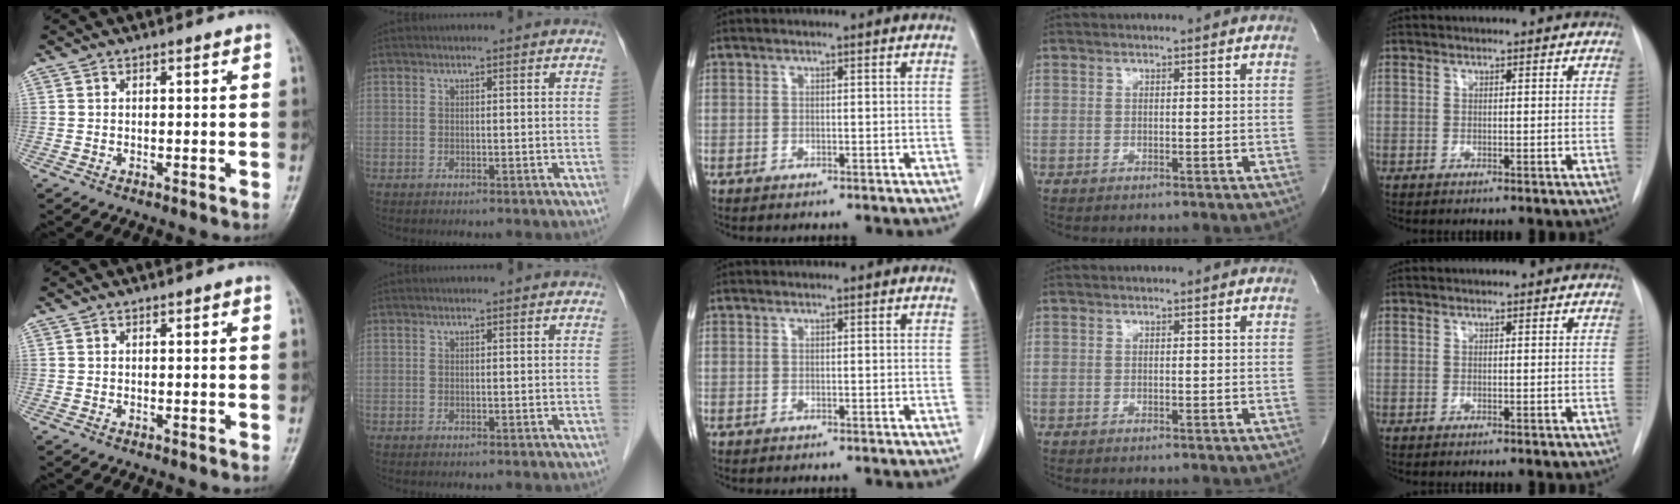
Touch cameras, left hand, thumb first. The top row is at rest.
{}